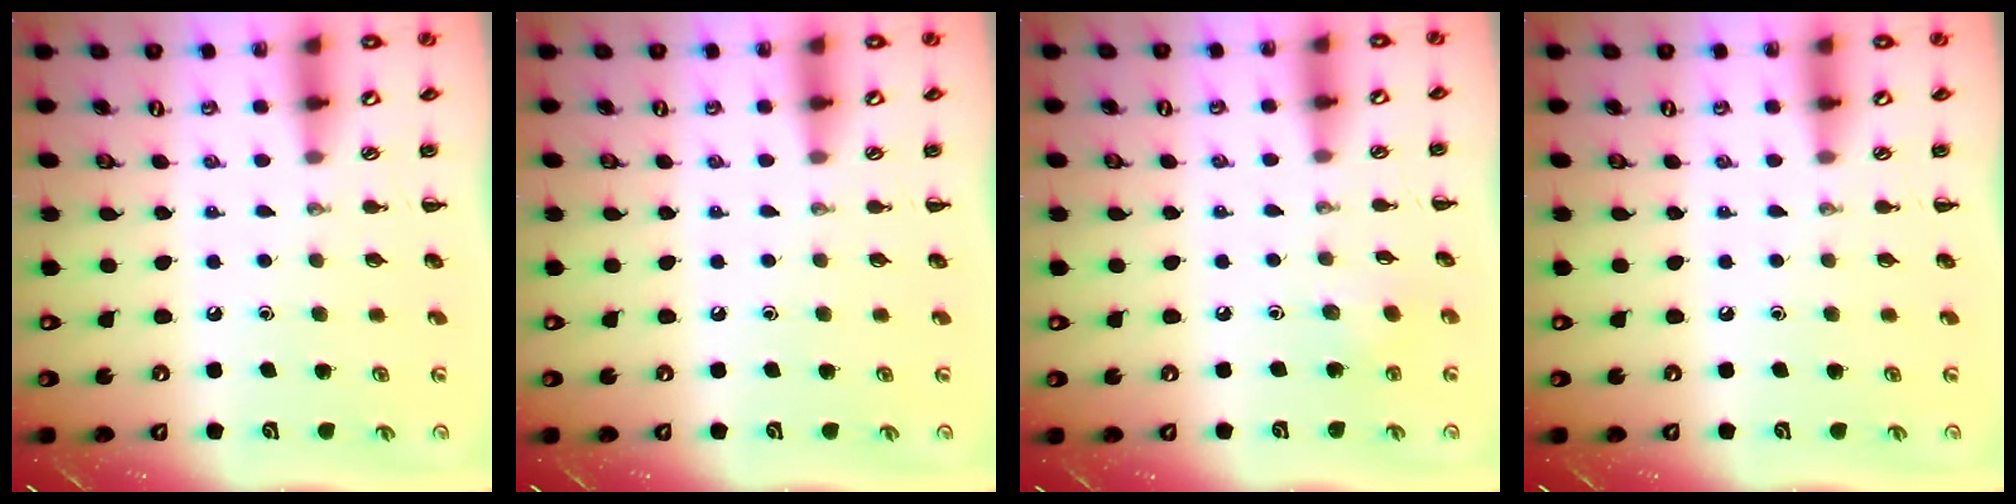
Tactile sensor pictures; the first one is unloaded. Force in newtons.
{"total": 0.0}
{"total": 2.8, "press": 2.8, "slide": 0.7}
{"total": 0.0}